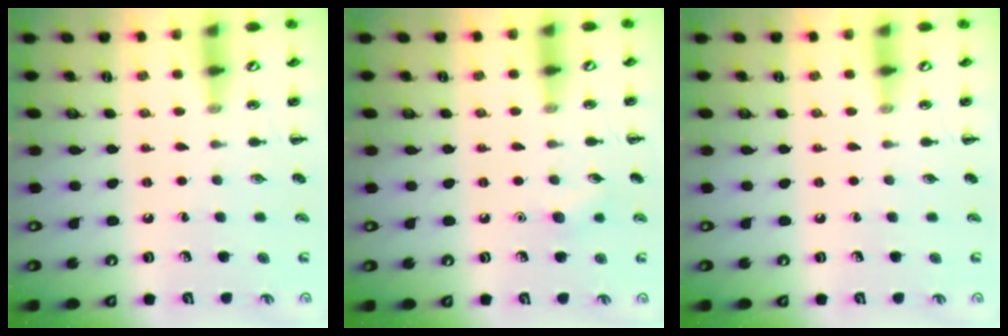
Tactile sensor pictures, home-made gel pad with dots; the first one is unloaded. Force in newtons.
{"total": 5.7, "press": 5.5, "slide": 1.6}
{"total": 0.0}